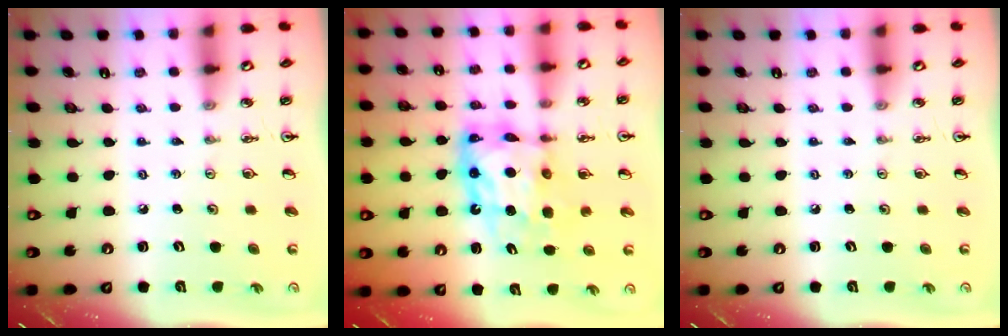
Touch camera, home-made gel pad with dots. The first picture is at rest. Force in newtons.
{"total": 11.8, "press": 11.8, "slide": 0.8}
{"total": 0.0}